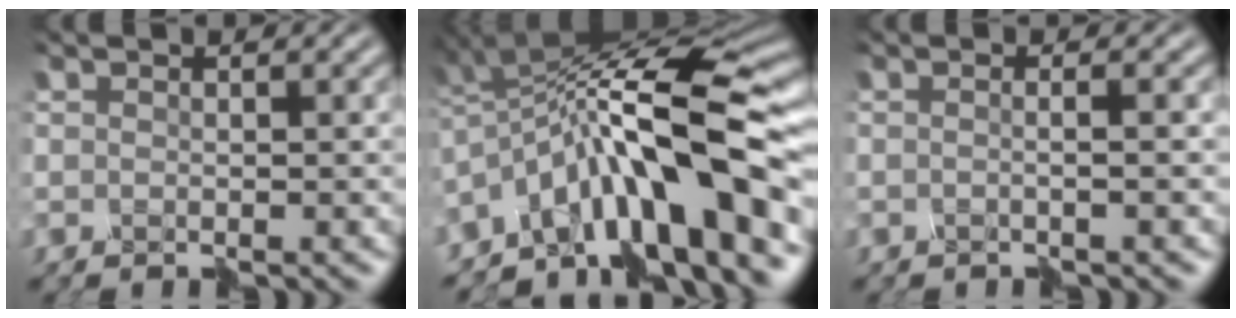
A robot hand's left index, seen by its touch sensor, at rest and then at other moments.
{"total": 12.1, "force": [-4.5, 2.9, 10.9], "torque": [-0.165, 0.037, -0.075]}
{"total": 1.4, "force": [0.2, 0.7, 1.2], "torque": [0.011, 0.012, -0.020]}